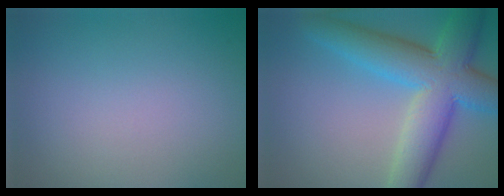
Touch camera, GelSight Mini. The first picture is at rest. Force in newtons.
{"total": 9.6, "press": 9.6, "slide": 0.3}